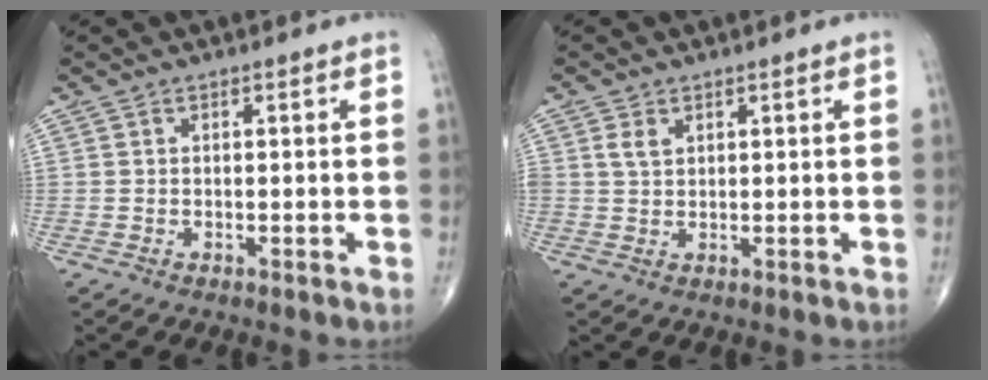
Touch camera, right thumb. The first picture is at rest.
{"total": 2.3, "force": [1.0, 1.5, 1.4], "torque": [-0.023, -0.001, 0.024]}